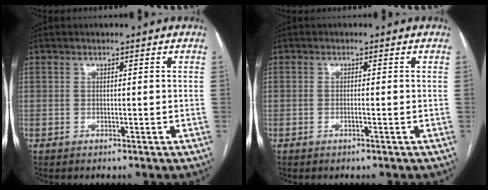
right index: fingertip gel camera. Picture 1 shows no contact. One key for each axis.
{"total": 0.8, "fx": -0.3, "fy": -0.3, "fz": 0.7, "tx": -0.014, "ty": 0.000, "tz": -0.006}